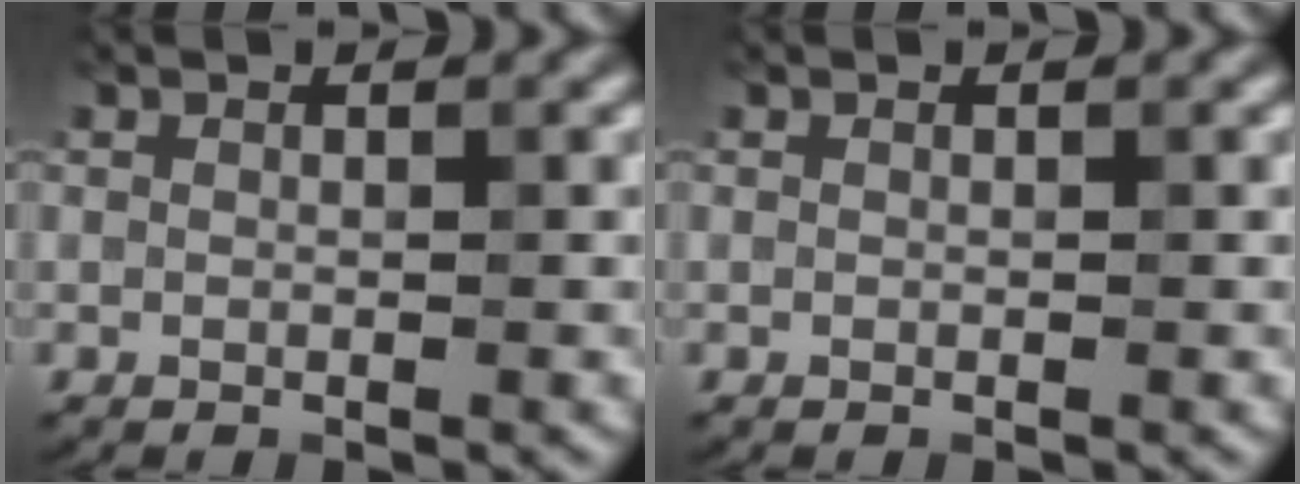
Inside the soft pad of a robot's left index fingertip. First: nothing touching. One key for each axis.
{"total": 0.0}